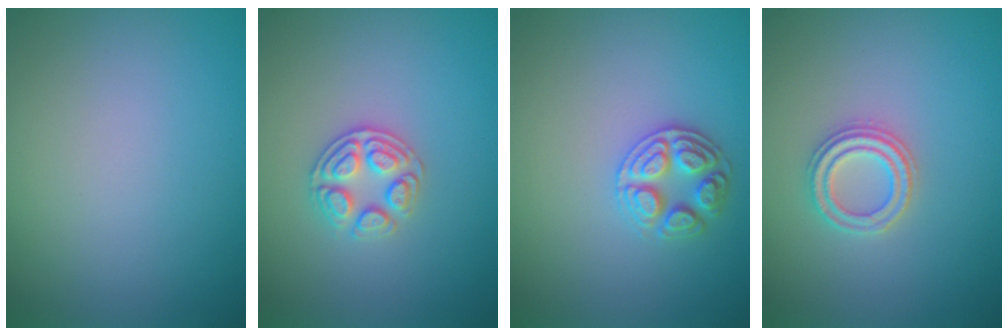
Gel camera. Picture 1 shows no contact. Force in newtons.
{"total": 2.7, "press": 2.6, "slide": 0.8}
{"total": 2.8, "press": 2.7, "slide": 0.6}
{"total": 2.4, "press": 2.3, "slide": 0.4}